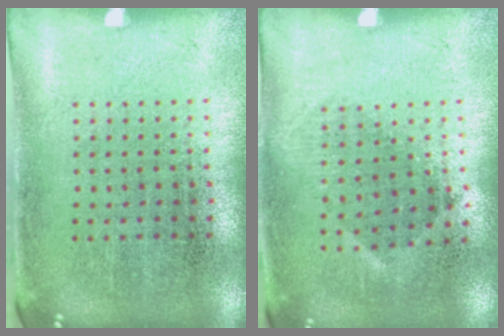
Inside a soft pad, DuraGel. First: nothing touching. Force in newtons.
{"total": 0.9, "press": 0.7, "slide": 0.6}